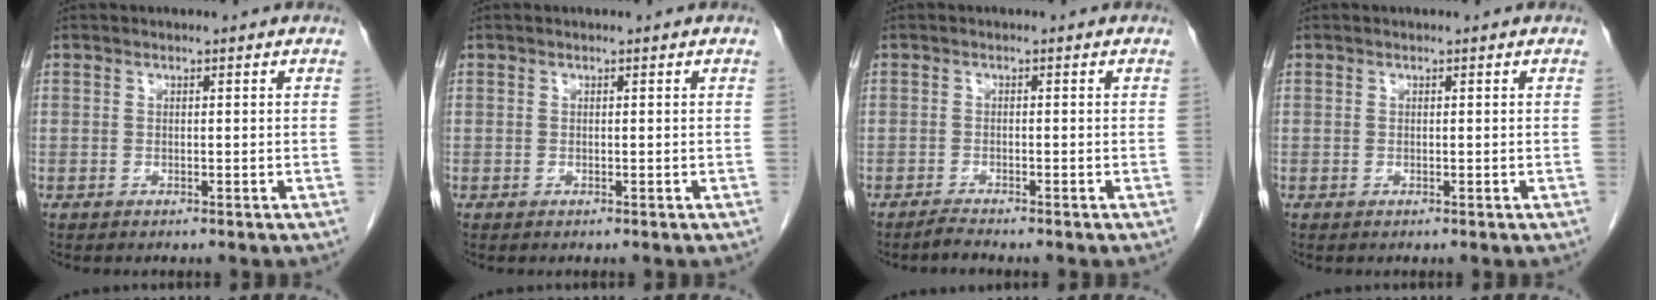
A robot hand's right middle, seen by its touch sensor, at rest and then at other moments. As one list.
[{"total": 0.0}, {"total": 1.4, "force": [-1.3, -0.3, 0.3], "torque": [-0.010, -0.005, -0.026]}, {"total": 0.0}]